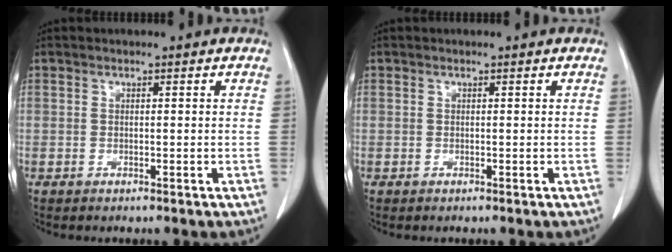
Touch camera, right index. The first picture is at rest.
{"total": 0.0}